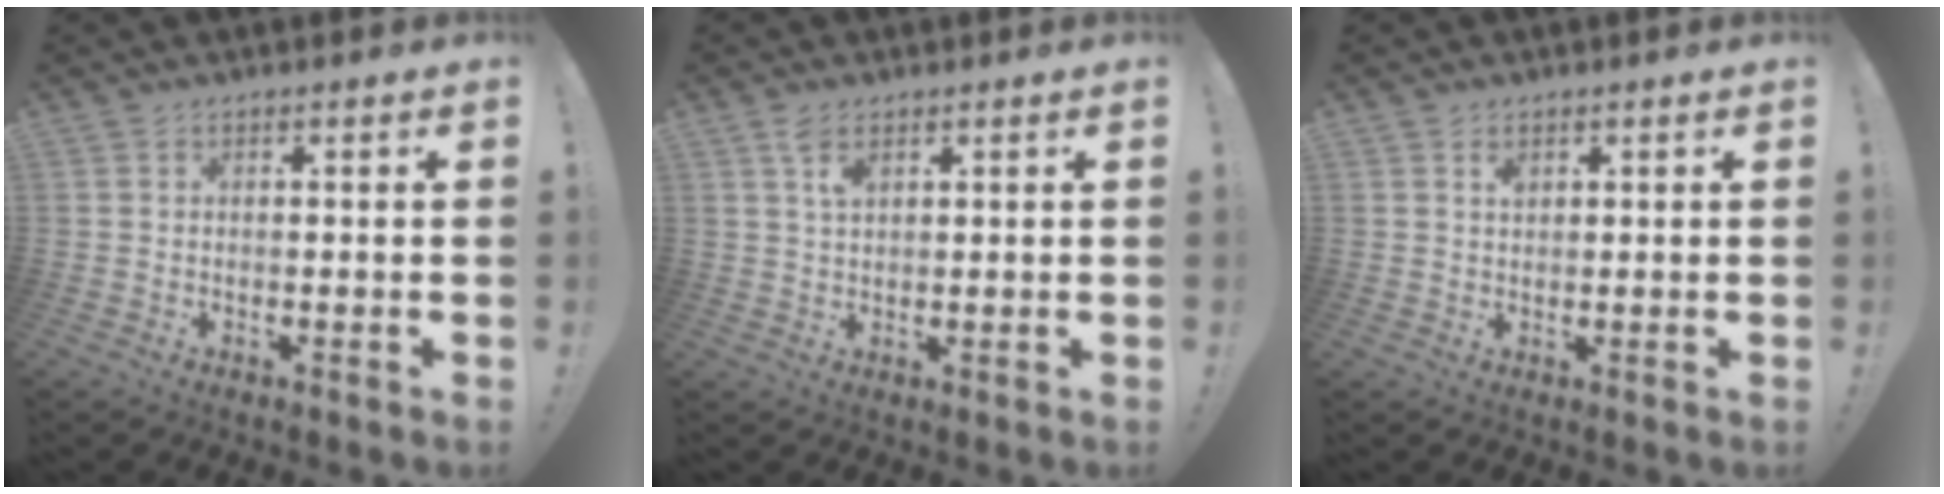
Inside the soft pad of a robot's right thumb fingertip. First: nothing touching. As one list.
[{"total": 3.9, "force": [2.1, 1.7, 2.8], "torque": [-0.048, -0.005, 0.036]}, {"total": 1.4, "force": [0.8, 1.0, 0.6], "torque": [0.002, -0.005, 0.013]}]